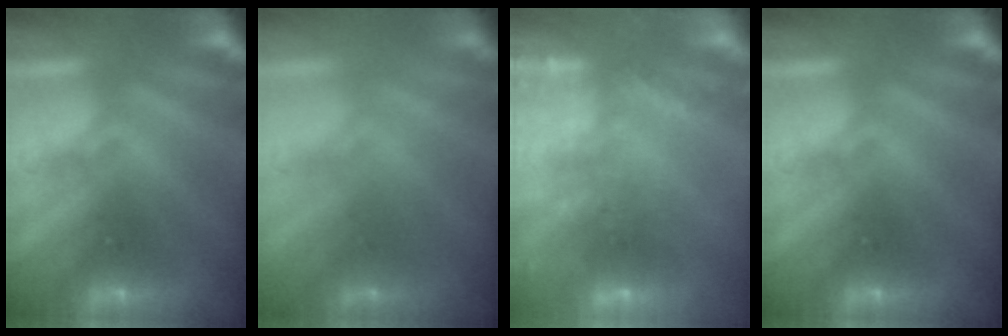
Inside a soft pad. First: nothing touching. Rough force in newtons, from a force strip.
{"total": 1.1}
{"total": 5.7}
{"total": 0.0}